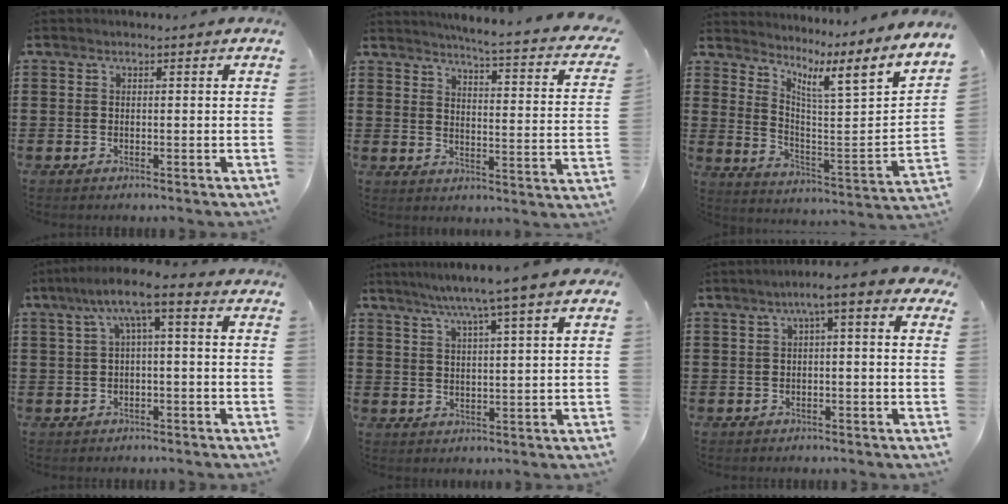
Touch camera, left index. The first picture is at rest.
{"total": 4.3, "force": [3.8, -0.7, 1.9], "torque": [-0.051, -0.040, 0.052]}
{"total": 5.7, "force": [4.0, -0.6, 4.1], "torque": [-0.075, -0.065, 0.044]}
{"total": 5.1, "force": [0.6, 0.9, 5.0], "torque": [-0.097, 0.009, 0.006]}
{"total": 5.9, "force": [4.2, -0.1, 4.0], "torque": [-0.089, -0.012, 0.070]}
{"total": 3.2, "force": [0.1, 0.3, 3.2], "torque": [-0.062, 0.006, -0.004]}